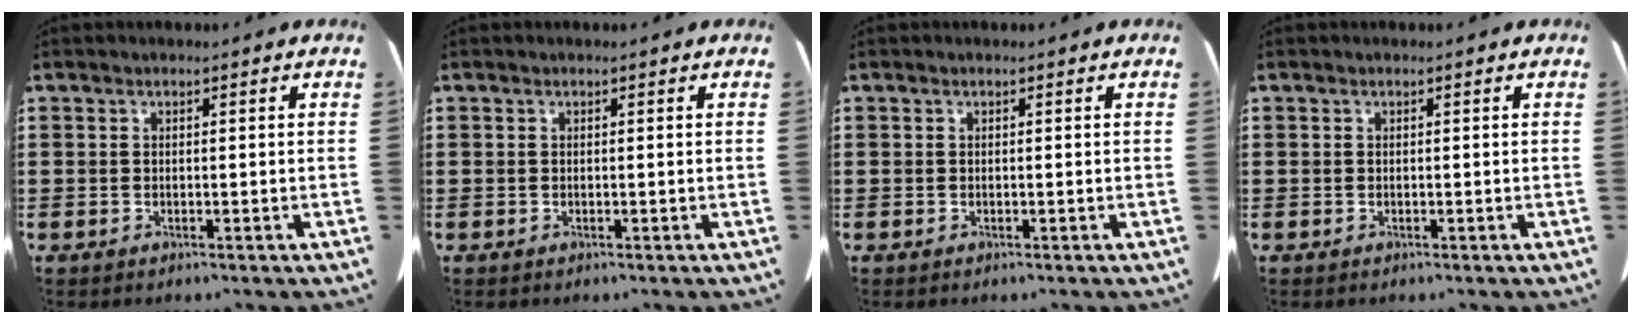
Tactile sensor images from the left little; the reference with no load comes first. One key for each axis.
{"total": 0.0}
{"total": 0.0}
{"total": 0.0}